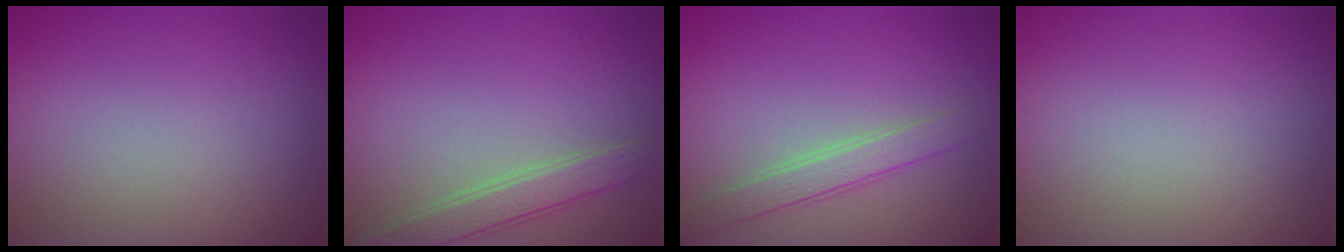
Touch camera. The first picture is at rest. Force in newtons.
{"total": 2.7, "press": 2.7, "slide": 0.1}
{"total": 2.5, "press": 2.5, "slide": 0.1}
{"total": 0.0}